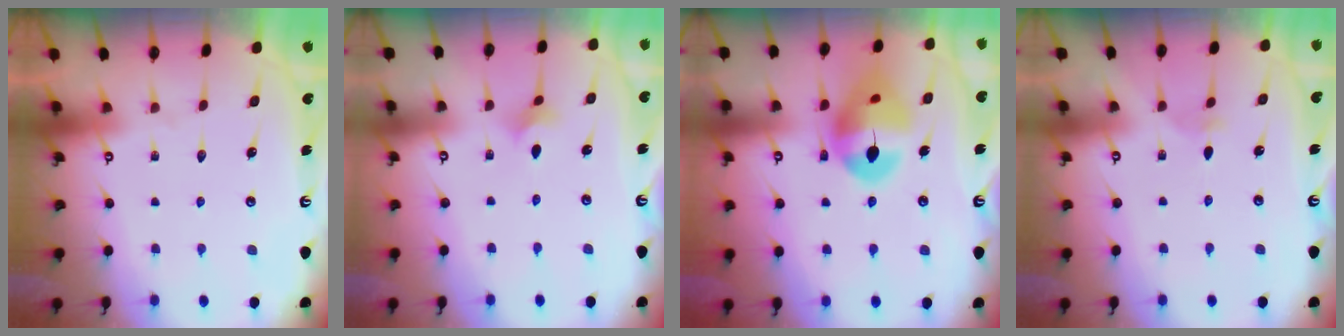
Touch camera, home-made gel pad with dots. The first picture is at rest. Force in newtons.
{"total": 2.0, "press": 1.9, "slide": 0.6}
{"total": 15.3, "press": 15.2, "slide": 2.0}
{"total": 1.8, "press": 1.8, "slide": 0.3}